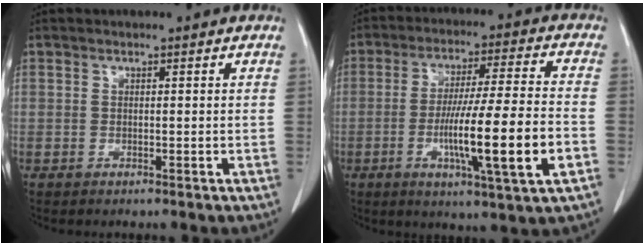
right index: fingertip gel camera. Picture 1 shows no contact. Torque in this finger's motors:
{"motor_torque": [2.10, -0.04, 1.05, 0.21]}